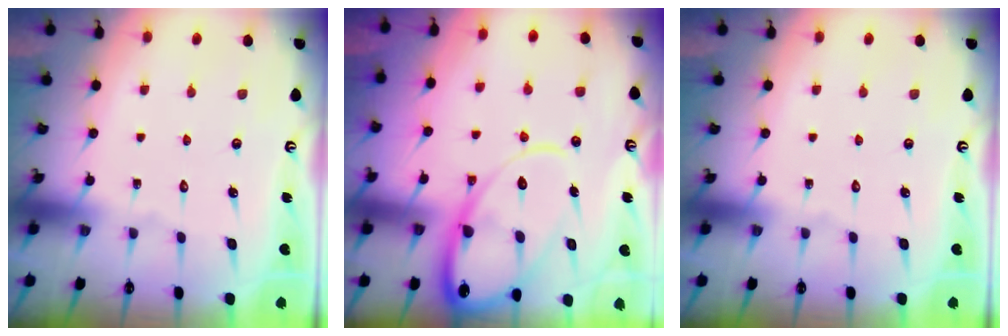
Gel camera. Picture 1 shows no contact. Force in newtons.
{"total": 15.2, "press": 15.2, "slide": 1.5}
{"total": 0.0}